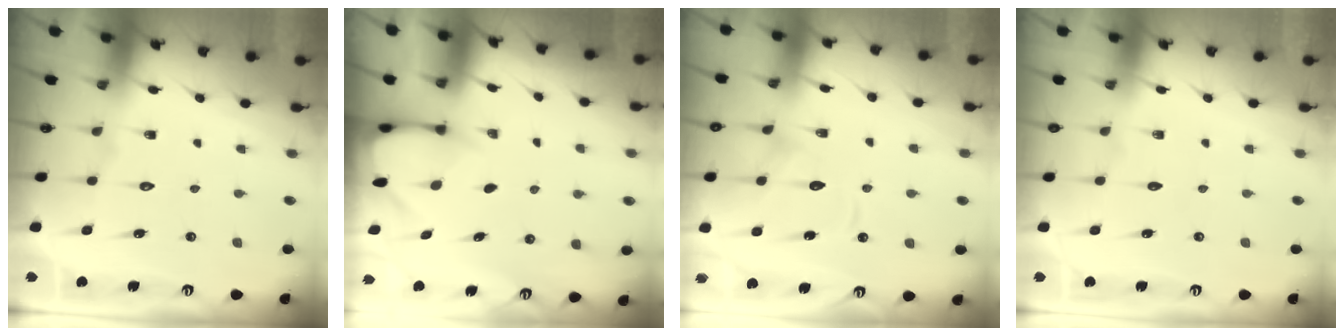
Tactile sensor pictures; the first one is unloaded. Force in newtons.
{"total": 2.6, "press": 2.6, "slide": 0.3}
{"total": 11.6, "press": 11.5, "slide": 1.1}
{"total": 0.0}